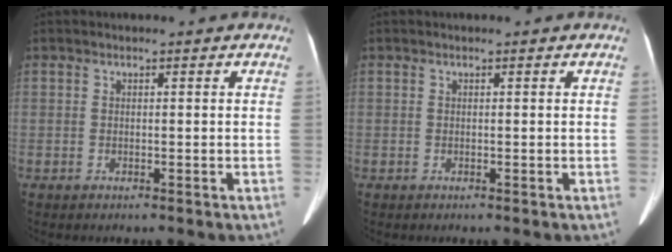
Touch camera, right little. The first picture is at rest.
{"total": 0.0}